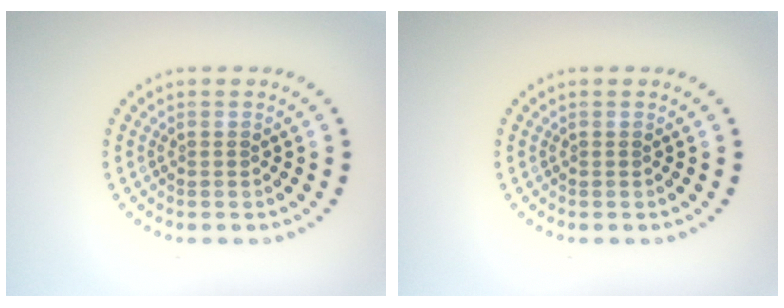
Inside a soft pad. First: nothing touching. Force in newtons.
{"total": 0.0}